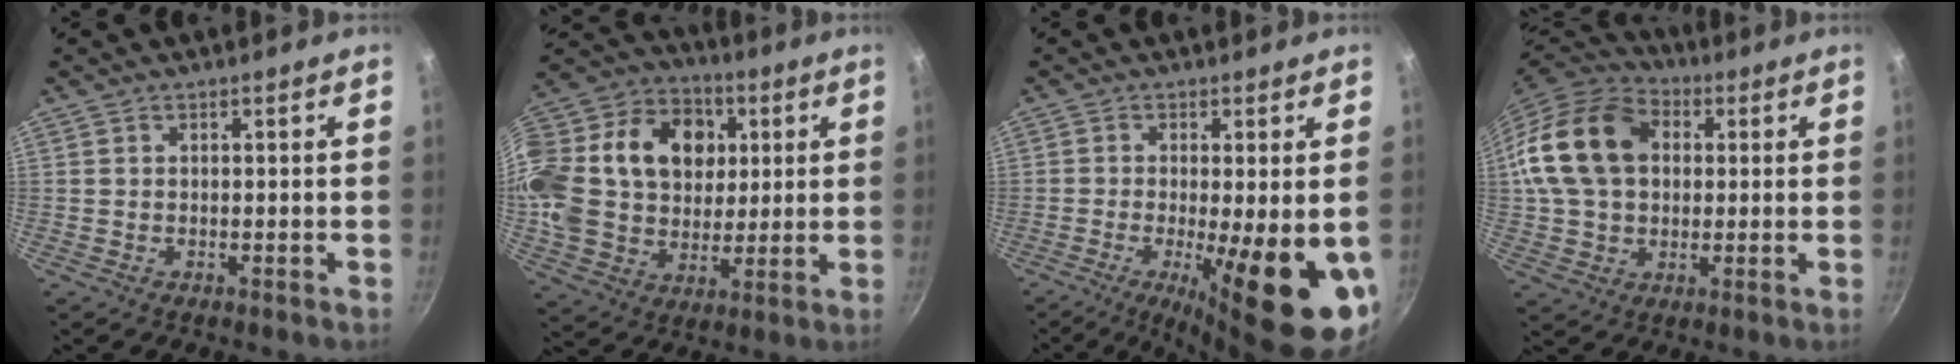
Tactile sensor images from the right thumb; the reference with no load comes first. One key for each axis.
{"total": 29.7, "fx": 5.6, "fy": 22.5, "fz": 18.5, "tx": -0.371, "ty": 0.036, "tz": 0.099}
{"total": 17.2, "fx": -3.8, "fy": 4.5, "fz": 16.1, "tx": -0.227, "ty": -0.018, "tz": -0.044}
{"total": 18.7, "fx": 3.1, "fy": 13.8, "fz": 12.3, "tx": -0.213, "ty": 0.026, "tz": 0.045}